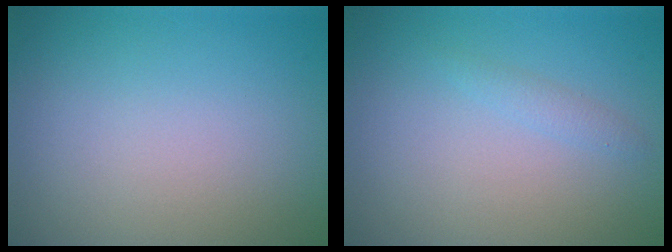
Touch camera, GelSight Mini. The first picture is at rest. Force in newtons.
{"total": 1.0, "press": 1.0, "slide": 0.0}